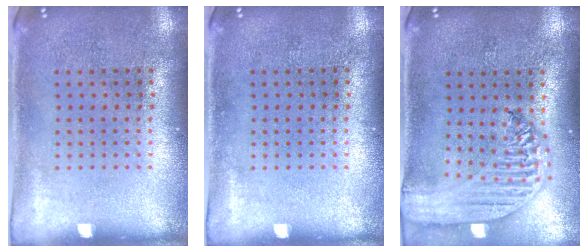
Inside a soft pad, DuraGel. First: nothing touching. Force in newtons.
{"total": 0.0}
{"total": 2.7, "press": 2.2, "slide": 1.6}